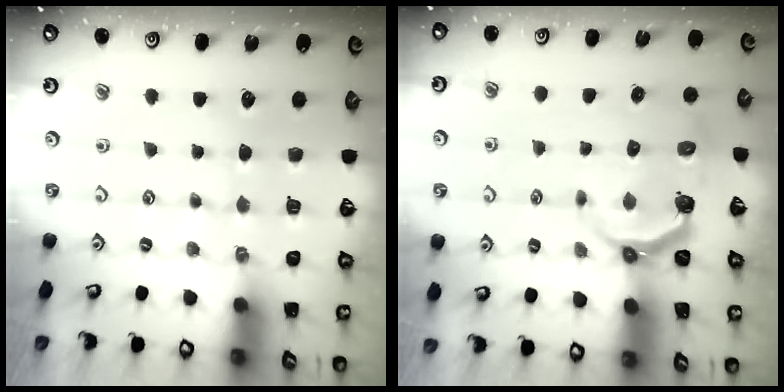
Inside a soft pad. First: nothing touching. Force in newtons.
{"total": 4.1, "press": 3.0, "slide": 2.9}